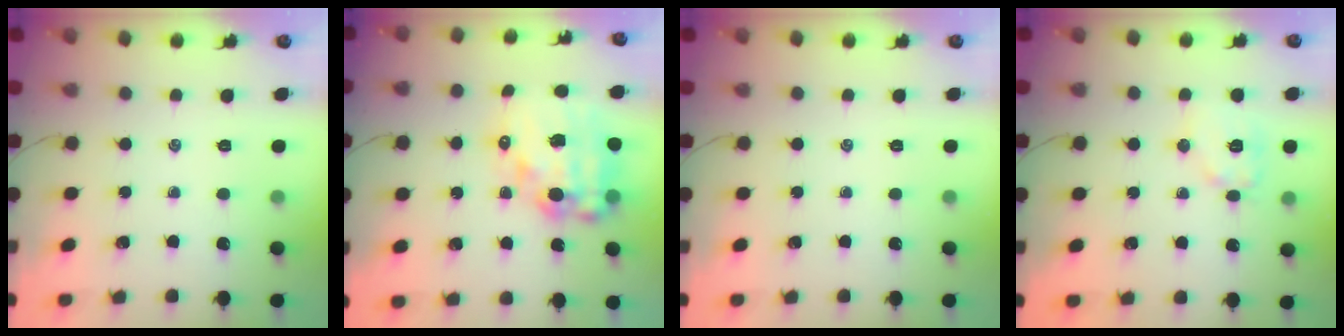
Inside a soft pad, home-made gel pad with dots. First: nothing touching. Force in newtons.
{"total": 17.9, "press": 17.5, "slide": 3.7}
{"total": 0.0}
{"total": 9.5, "press": 9.5, "slide": 0.2}